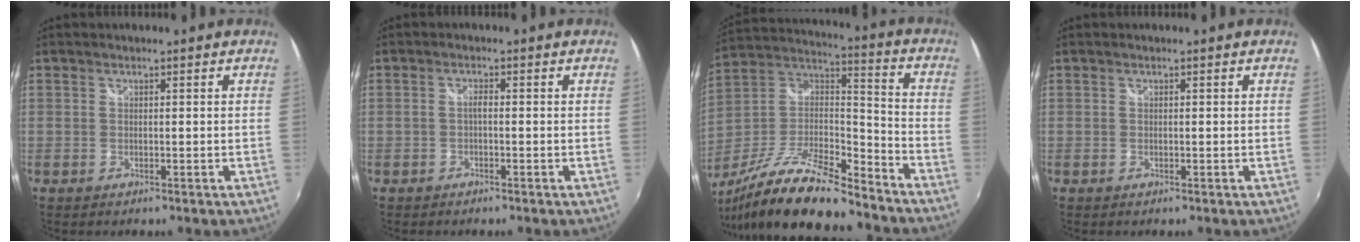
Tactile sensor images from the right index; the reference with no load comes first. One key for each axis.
{"total": 1.0, "fx": -0.2, "fy": 0.3, "fz": 1.0, "tx": -0.019, "ty": 0.004, "tz": -0.006}
{"total": 21.9, "fx": -16.5, "fy": 5.5, "fz": 13.3, "tx": -0.260, "ty": -0.019, "tz": -0.288}
{"total": 0.0}